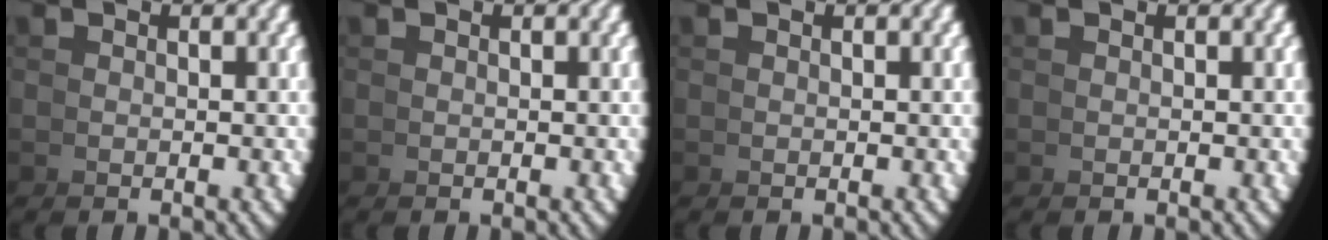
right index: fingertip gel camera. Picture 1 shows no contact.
{"total": 0.0}
{"total": 0.0}
{"total": 0.0}